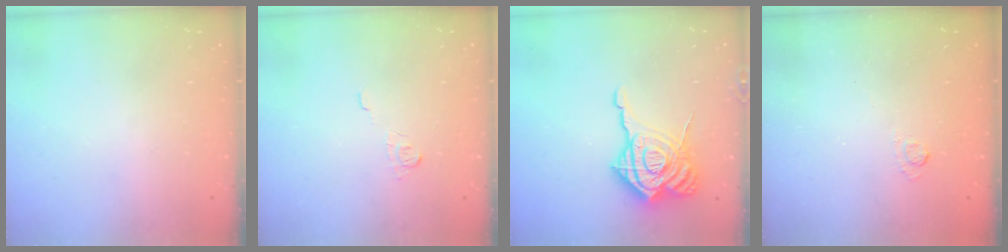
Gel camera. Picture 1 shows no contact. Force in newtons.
{"total": 3.8, "press": 3.8, "slide": 0.5}
{"total": 19.7, "press": 19.6, "slide": 2.2}
{"total": 1.7, "press": 1.1, "slide": 1.3}